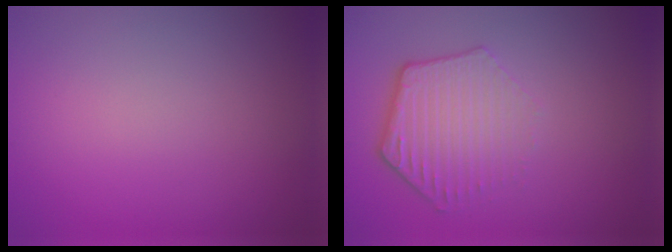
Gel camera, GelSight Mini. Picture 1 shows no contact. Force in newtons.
{"total": 4.1, "press": 3.1, "slide": 2.6}